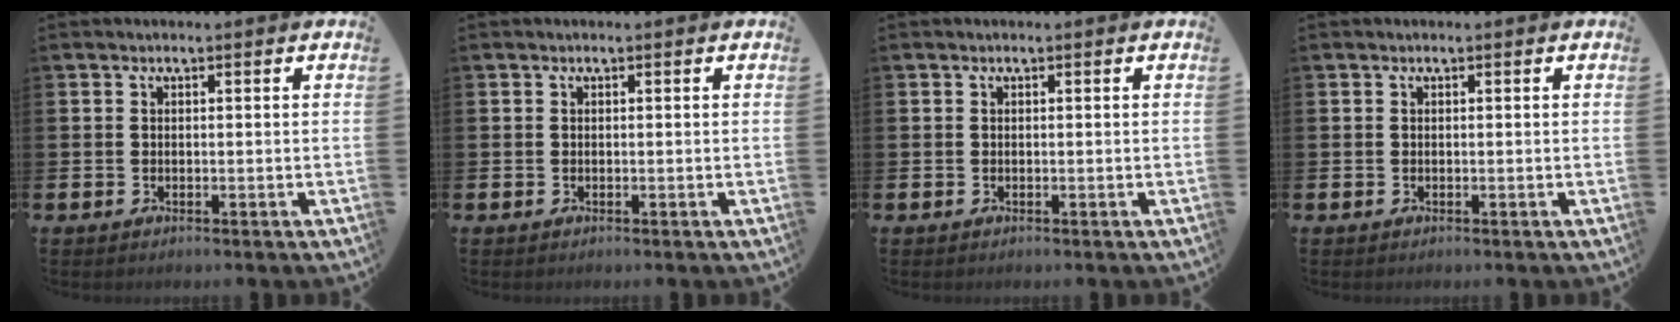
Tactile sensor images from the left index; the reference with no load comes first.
{"total": 0.0}
{"total": 0.0}
{"total": 0.0}